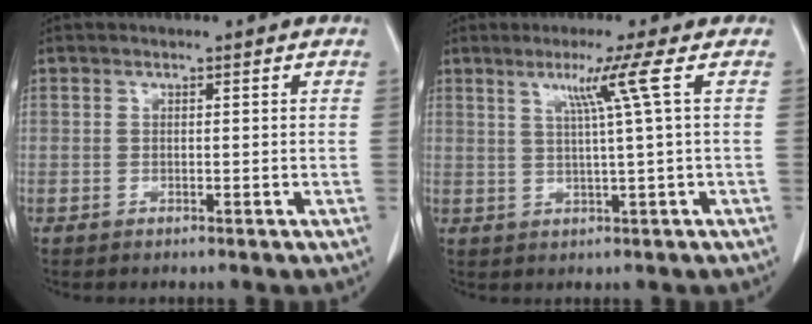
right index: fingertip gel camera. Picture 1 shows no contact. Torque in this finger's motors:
{"motor_torque": [0.14, 0.14, 0.07, 0.05]}